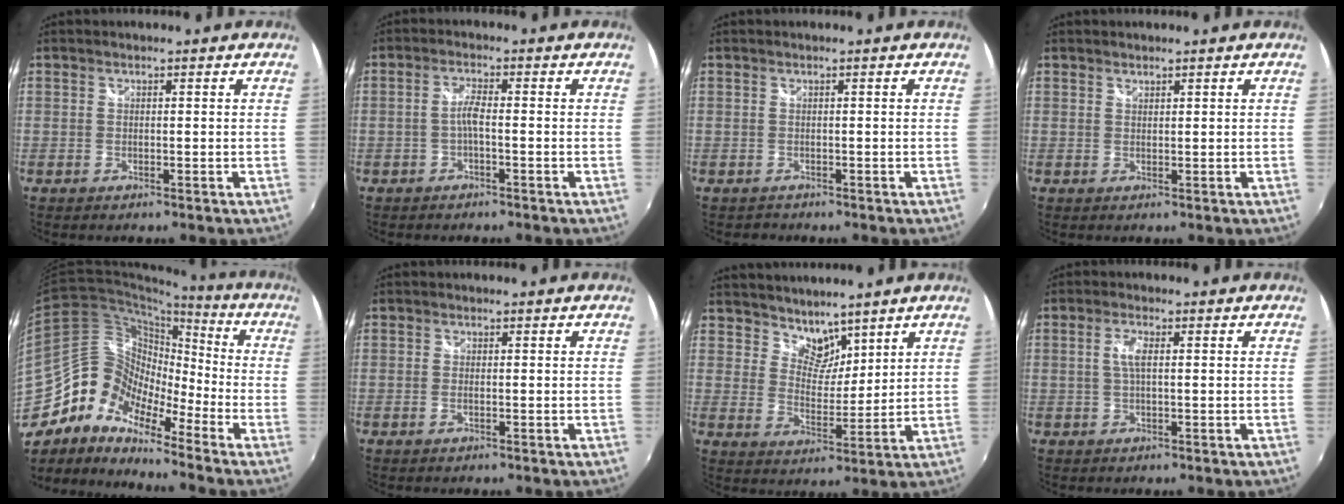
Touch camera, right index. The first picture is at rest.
{"total": 2.4, "force": [-0.9, 0.1, 2.2], "torque": [-0.045, 0.004, -0.019]}
{"total": 0.7, "force": [-0.5, 0.4, -0.1], "torque": [-0.001, 0.000, -0.006]}
{"total": 0.7, "force": [0.6, 0.2, 0.1], "torque": [0.000, 0.002, 0.013]}
{"total": 13.7, "force": [-9.0, 7.7, 6.8], "torque": [-0.117, 0.015, -0.197]}
{"total": 0.9, "force": [-0.4, 0.2, 0.8], "torque": [-0.018, -0.001, -0.008]}
{"total": 6.1, "force": [5.1, 3.1, 1.3], "torque": [-0.010, 0.002, 0.094]}
{"total": 2.7, "force": [0.2, 0.5, 2.6], "torque": [-0.053, 0.001, 0.003]}